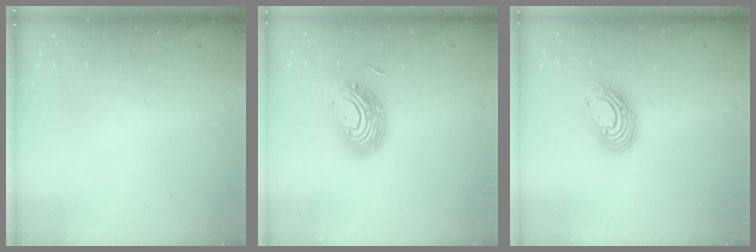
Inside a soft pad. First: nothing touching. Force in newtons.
{"total": 12.8, "press": 12.6, "slide": 2.2}
{"total": 11.5, "press": 11.5, "slide": 0.2}